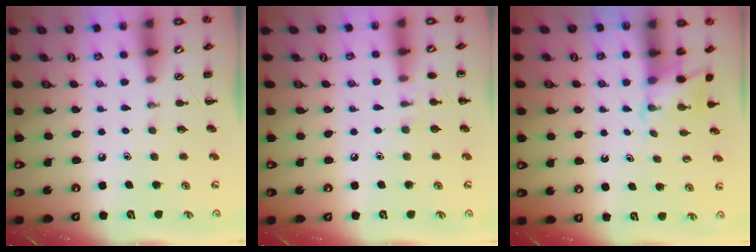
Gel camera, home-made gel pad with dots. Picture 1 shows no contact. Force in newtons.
{"total": 6.5, "press": 6.2, "slide": 1.9}
{"total": 2.6, "press": 2.5, "slide": 0.6}